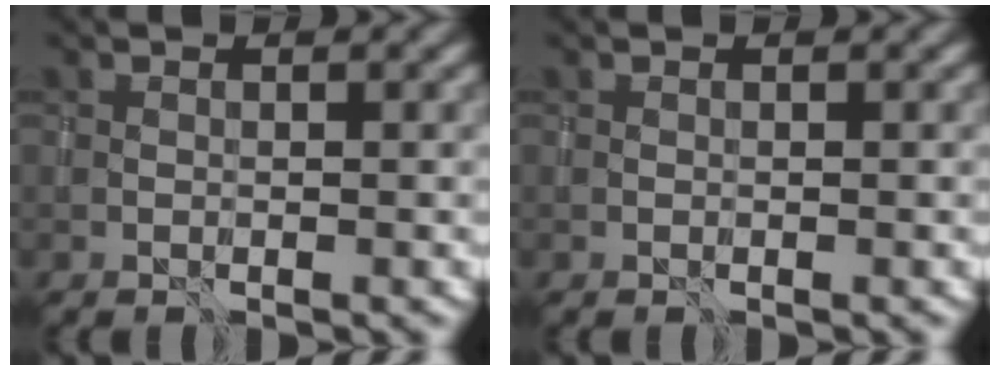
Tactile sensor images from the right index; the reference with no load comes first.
{"total": 0.0}